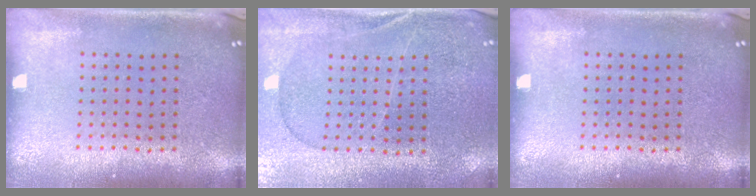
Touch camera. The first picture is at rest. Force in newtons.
{"total": 0.6, "press": 0.5, "slide": 0.3}
{"total": 0.0}